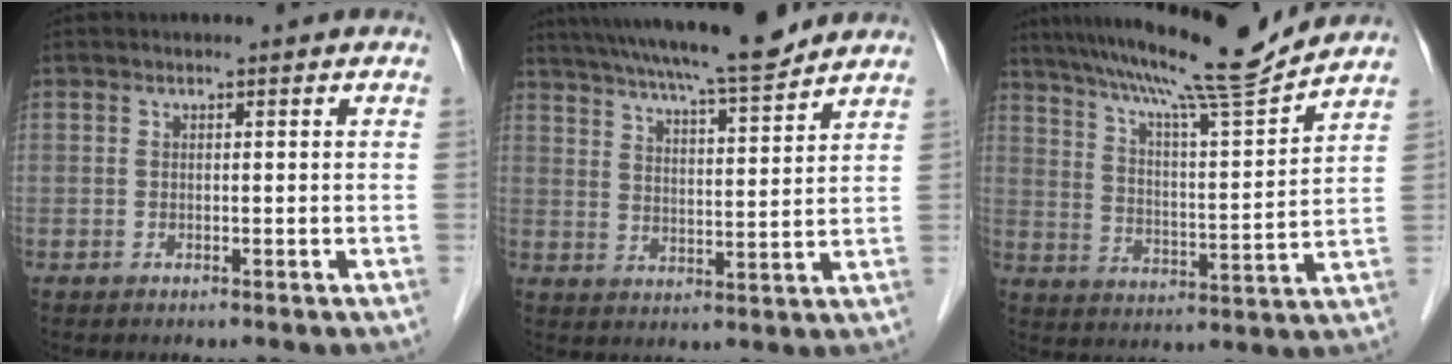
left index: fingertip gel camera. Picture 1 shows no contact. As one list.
[{"total": 15.7, "force": [13.9, 0.4, 7.3], "torque": [-0.123, 0.006, 0.210]}, {"total": 16.0, "force": [14.1, -1.3, 7.3], "torque": [-0.128, -0.015, 0.217]}]